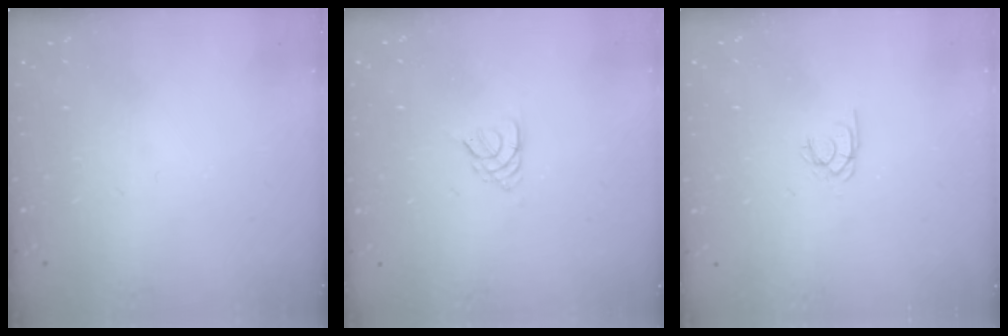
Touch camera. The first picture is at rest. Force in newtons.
{"total": 2.6, "press": 2.5, "slide": 0.5}
{"total": 1.7, "press": 1.7, "slide": 0.1}